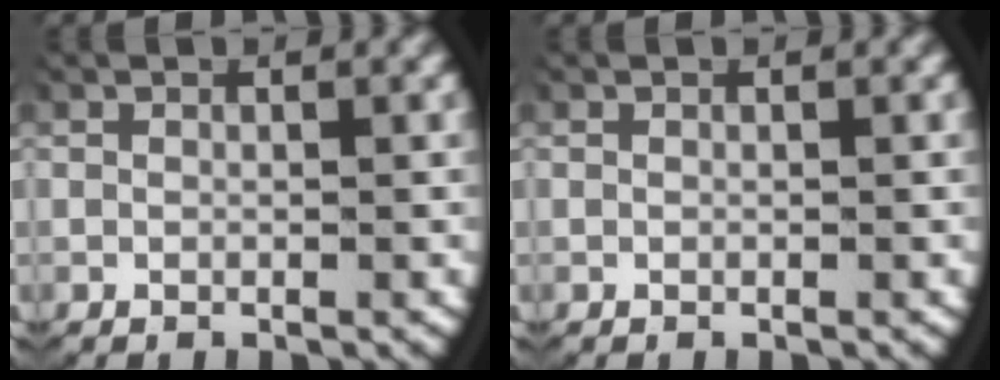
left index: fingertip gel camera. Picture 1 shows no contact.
{"total": 0.0}